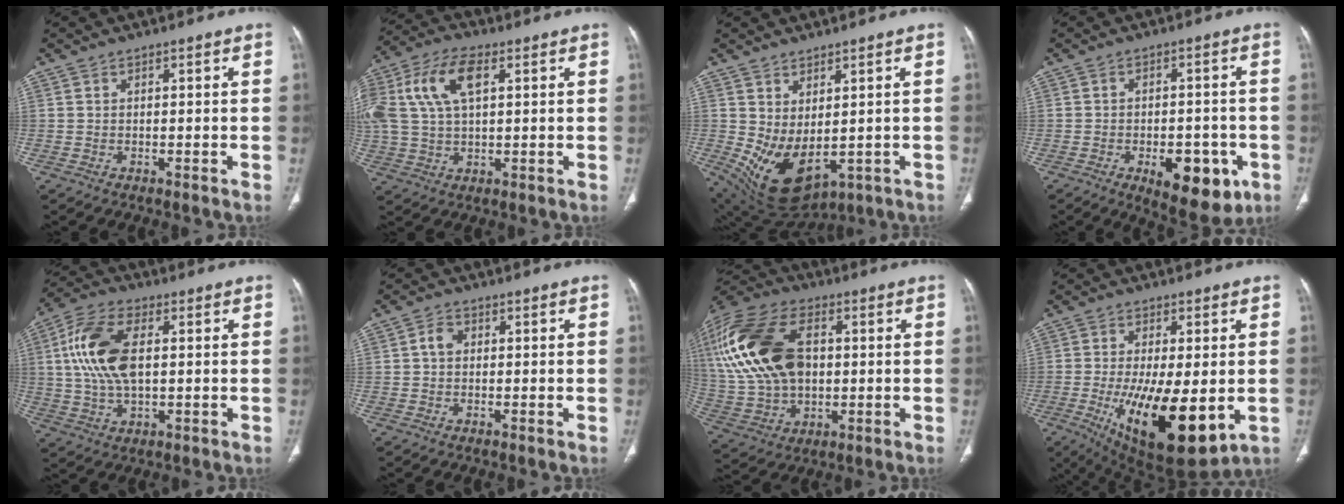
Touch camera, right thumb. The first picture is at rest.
{"total": 15.0, "force": [4.5, 8.0, 11.9], "torque": [-0.265, 0.020, 0.082]}
{"total": 11.2, "force": [-0.5, 6.0, 9.4], "torque": [-0.159, -0.015, 0.026]}
{"total": 13.7, "force": [-5.6, 6.5, 10.7], "torque": [-0.117, 0.014, -0.068]}
{"total": 13.8, "force": [2.1, 7.2, 11.6], "torque": [-0.243, 0.012, 0.040]}
{"total": 2.5, "force": [0.3, 2.0, 1.6], "torque": [-0.023, 0.007, 0.001]}
{"total": 25.9, "force": [4.4, 16.4, 19.5], "torque": [-0.426, 0.009, 0.087]}
{"total": 19.1, "force": [-4.2, 7.1, 17.2], "torque": [-0.287, -0.028, -0.043]}